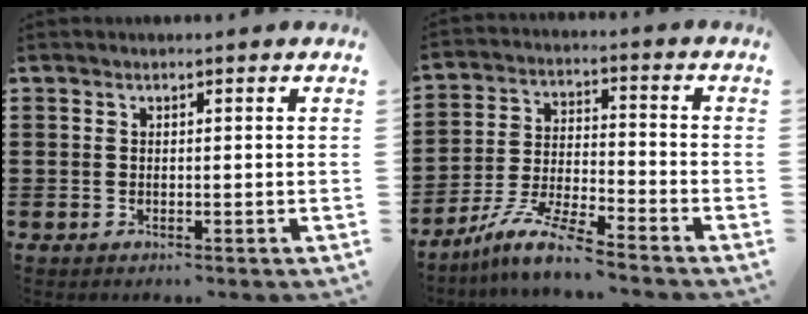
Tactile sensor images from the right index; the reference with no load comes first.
{"total": 8.2, "force": [-7.2, 0.2, 3.9], "torque": [-0.094, -0.004, -0.144]}